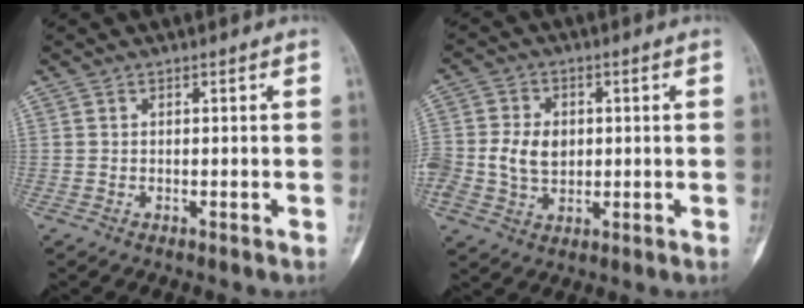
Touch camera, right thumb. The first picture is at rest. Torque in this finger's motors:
{"motor_torque": [1.28, 1.17, 0.64, -0.51, 0.13]}